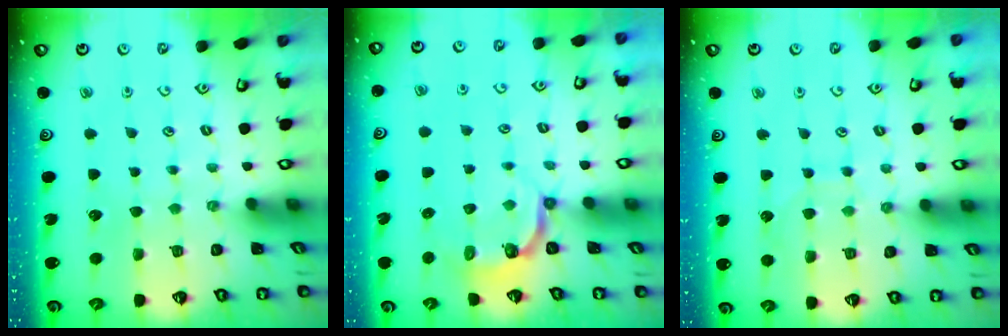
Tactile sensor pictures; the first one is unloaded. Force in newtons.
{"total": 4.8, "press": 3.7, "slide": 3.0}
{"total": 6.6, "press": 6.6, "slide": 0.6}